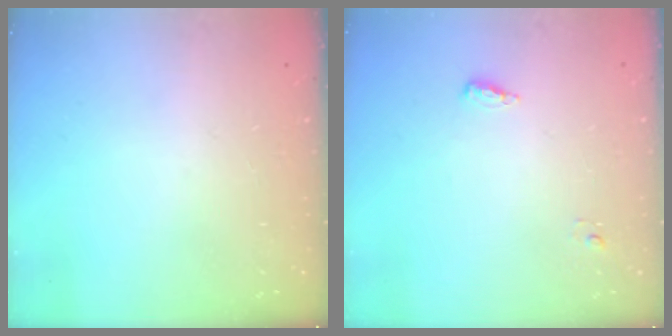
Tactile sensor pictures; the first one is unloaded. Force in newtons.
{"total": 4.6, "press": 4.4, "slide": 1.1}